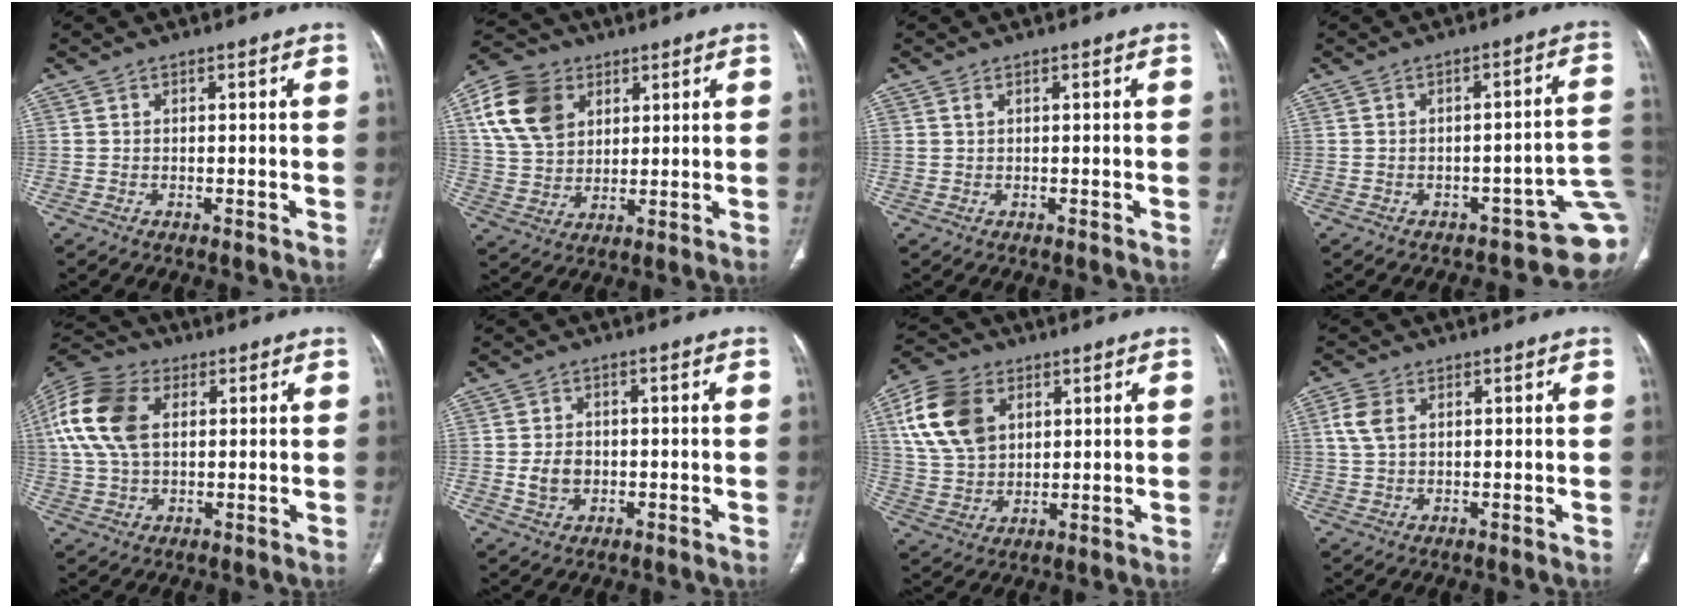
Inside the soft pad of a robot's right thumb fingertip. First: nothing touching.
{"total": 14.3, "force": [5.5, 10.6, 7.8], "torque": [-0.130, -0.003, 0.102]}
{"total": 0.6, "force": [0.3, 0.4, 0.4], "torque": [-0.006, 0.000, 0.006]}
{"total": 11.1, "force": [-3.7, 4.7, 9.4], "torque": [-0.084, 0.035, -0.040]}
{"total": 15.6, "force": [3.4, 10.4, 11.1], "torque": [-0.234, 0.014, 0.060]}
{"total": 4.1, "force": [-0.5, 3.2, 2.5], "torque": [-0.038, 0.003, -0.004]}
{"total": 14.6, "force": [5.1, 10.2, 9.1], "torque": [-0.163, -0.005, 0.099]}
{"total": 4.8, "force": [1.5, 3.2, 3.2], "torque": [-0.074, 0.006, 0.030]}